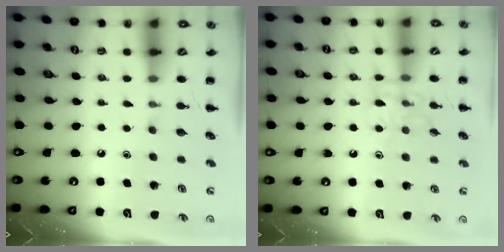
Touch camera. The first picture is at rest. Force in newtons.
{"total": 8.1, "press": 8.1, "slide": 0.4}